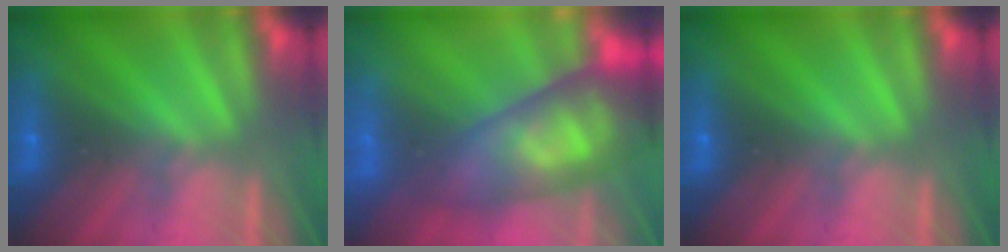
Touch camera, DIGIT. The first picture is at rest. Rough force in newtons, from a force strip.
{"total": 11.2}
{"total": 0.0}